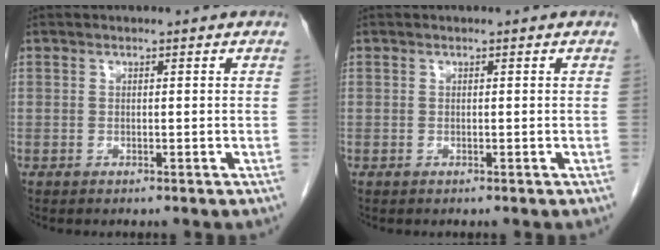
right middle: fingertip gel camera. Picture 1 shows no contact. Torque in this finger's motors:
{"motor_torque": [0.00, 0.00, 0.00, -0.01]}